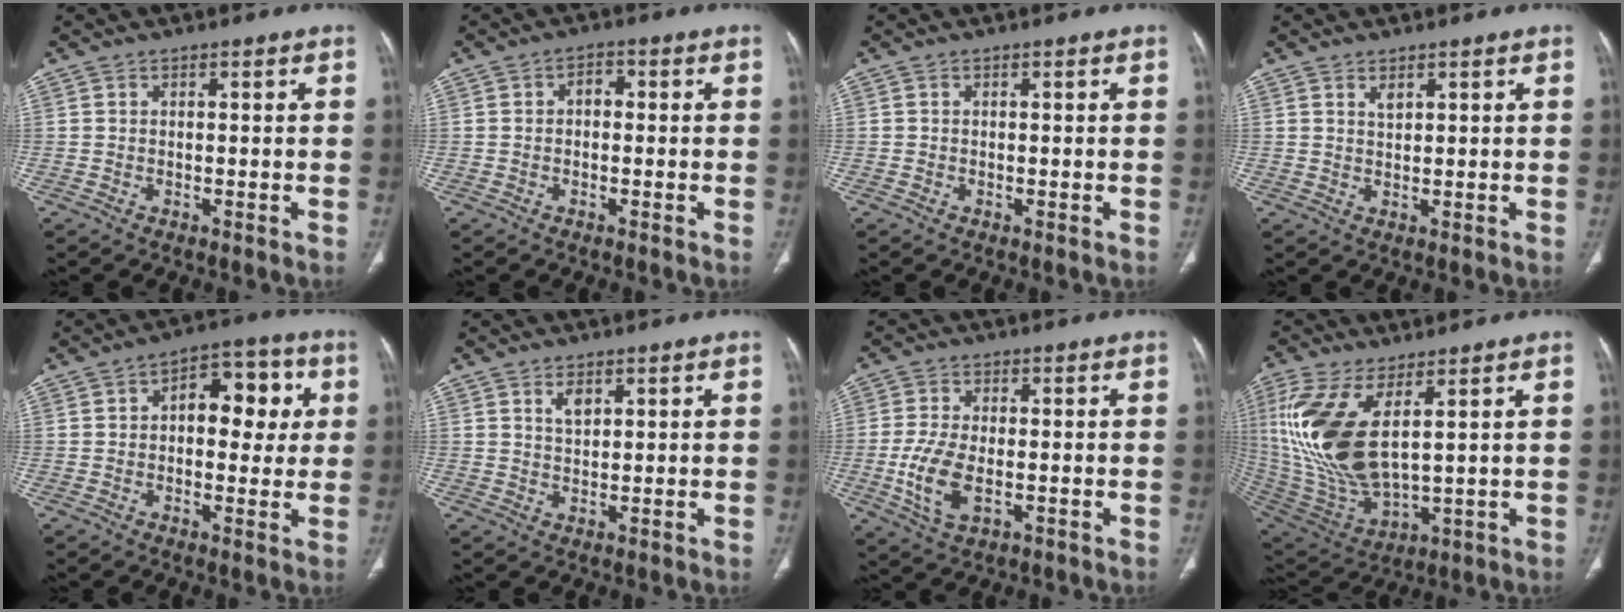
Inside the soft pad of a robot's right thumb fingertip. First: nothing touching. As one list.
[{"total": 2.3, "force": [-0.1, 1.6, 1.7], "torque": [-0.020, 0.010, -0.007]}, {"total": 0.0}, {"total": 1.6, "force": [1.0, 0.7, 0.9], "torque": [-0.011, -0.008, 0.021]}, {"total": 11.5, "force": [2.0, 6.8, 9.0], "torque": [-0.078, 0.022, 0.022]}, {"total": 2.7, "force": [1.4, 1.4, 1.8], "torque": [-0.026, -0.009, 0.029]}, {"total": 8.4, "force": [-1.9, 4.3, 6.9], "torque": [-0.149, -0.004, -0.031]}, {"total": 18.8, "force": [5.5, 8.1, 16.1], "torque": [-0.358, -0.030, 0.124]}]